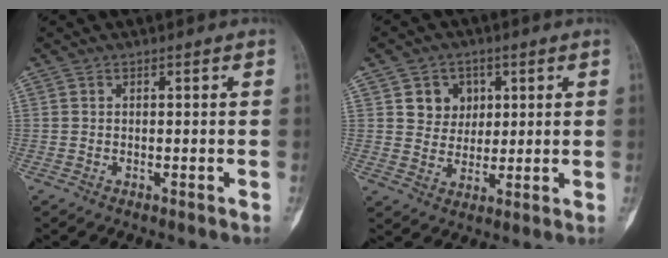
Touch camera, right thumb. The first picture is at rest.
{"total": 6.5, "force": [2.3, 5.7, 2.1], "torque": [-0.001, -0.006, 0.039]}